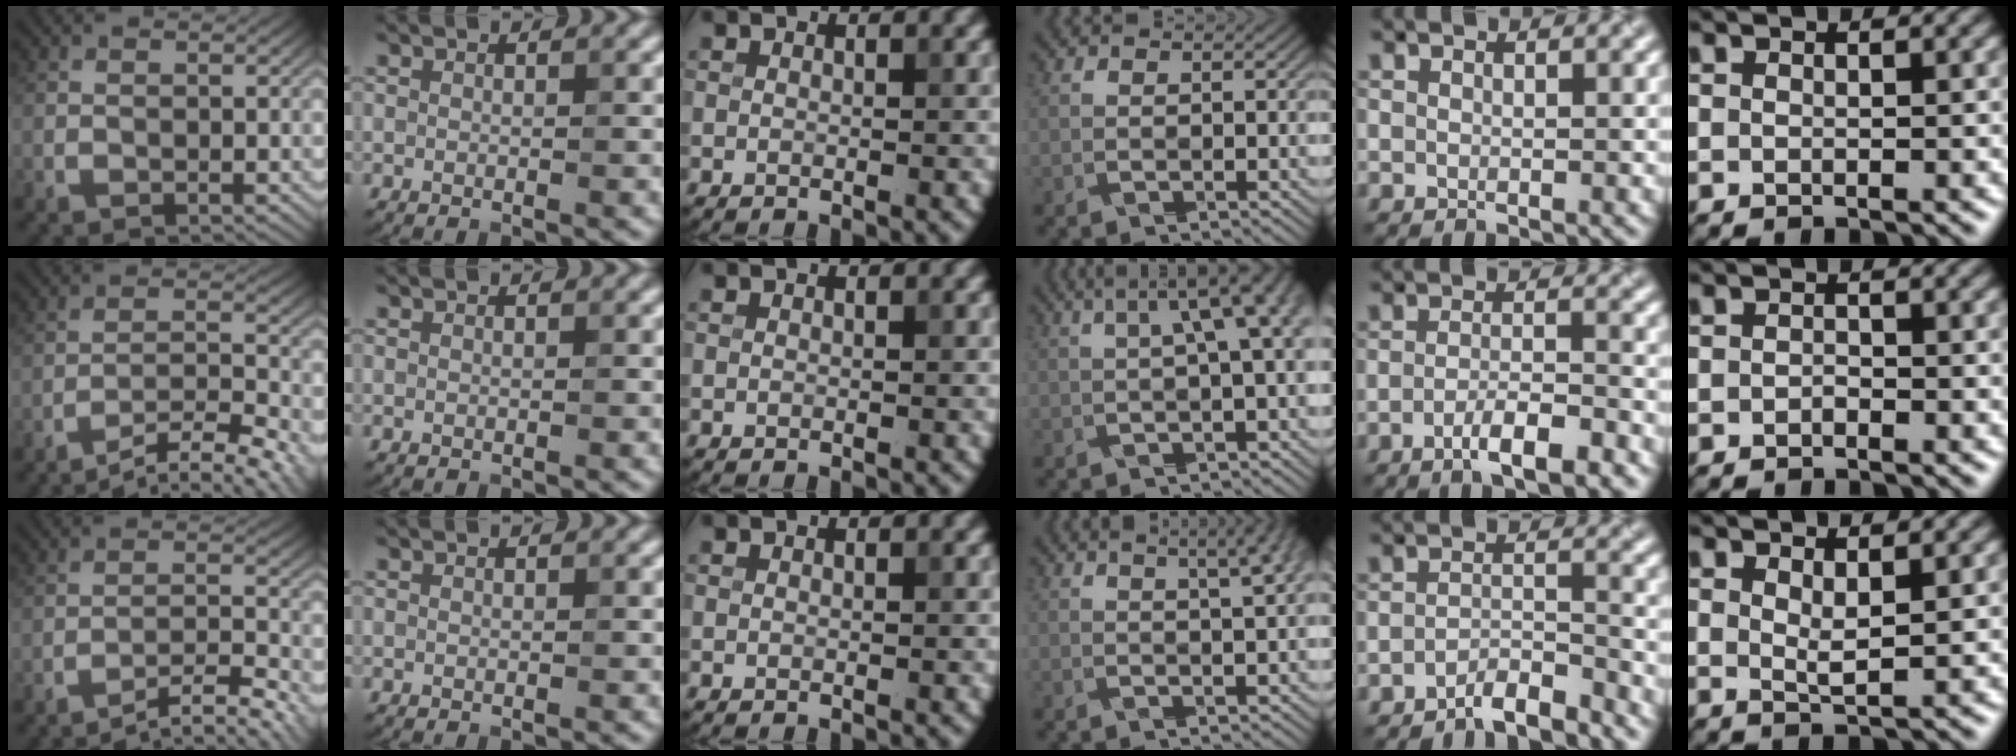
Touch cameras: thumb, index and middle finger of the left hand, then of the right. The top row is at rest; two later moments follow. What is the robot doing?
{"motion": "pour", "object": "sugar"}